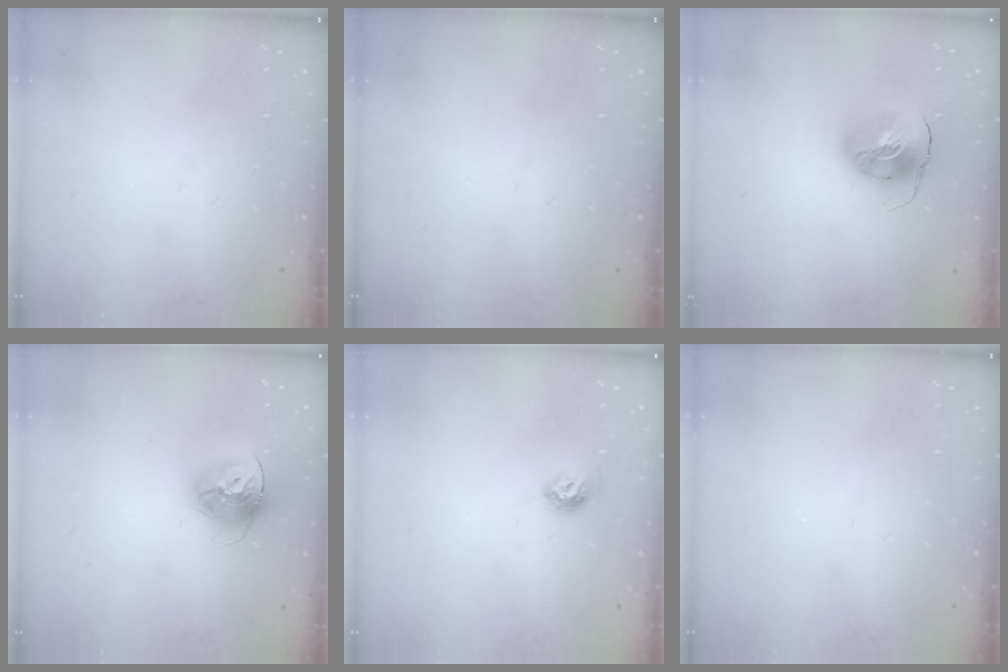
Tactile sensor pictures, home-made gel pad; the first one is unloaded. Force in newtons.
{"total": 0.0}
{"total": 9.3, "press": 9.2, "slide": 1.3}
{"total": 15.1, "press": 15.0, "slide": 1.5}
{"total": 6.6, "press": 6.6, "slide": 0.9}
{"total": 0.0}